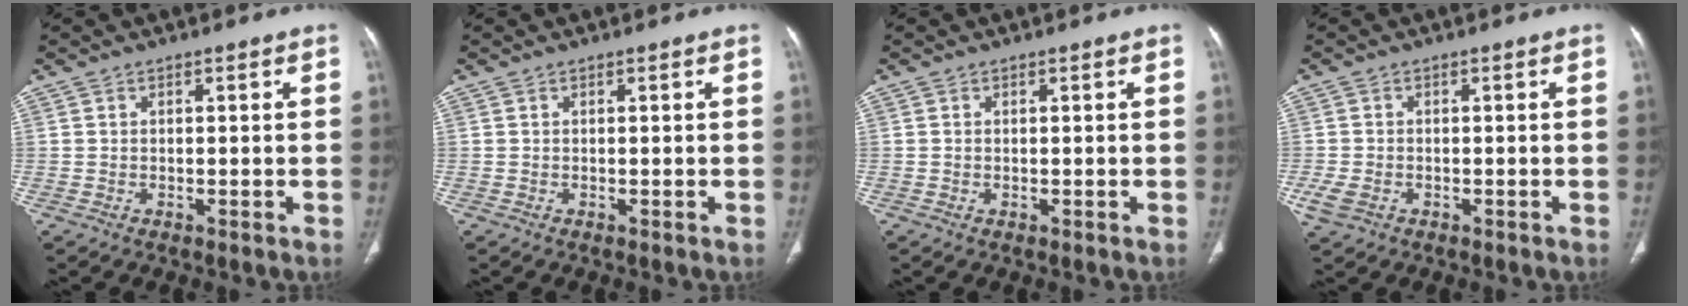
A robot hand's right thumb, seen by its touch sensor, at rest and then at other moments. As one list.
[{"total": 0.0}, {"total": 0.0}, {"total": 3.4, "force": [-1.2, 2.4, 2.1], "torque": [-0.054, 0.000, -0.018]}]